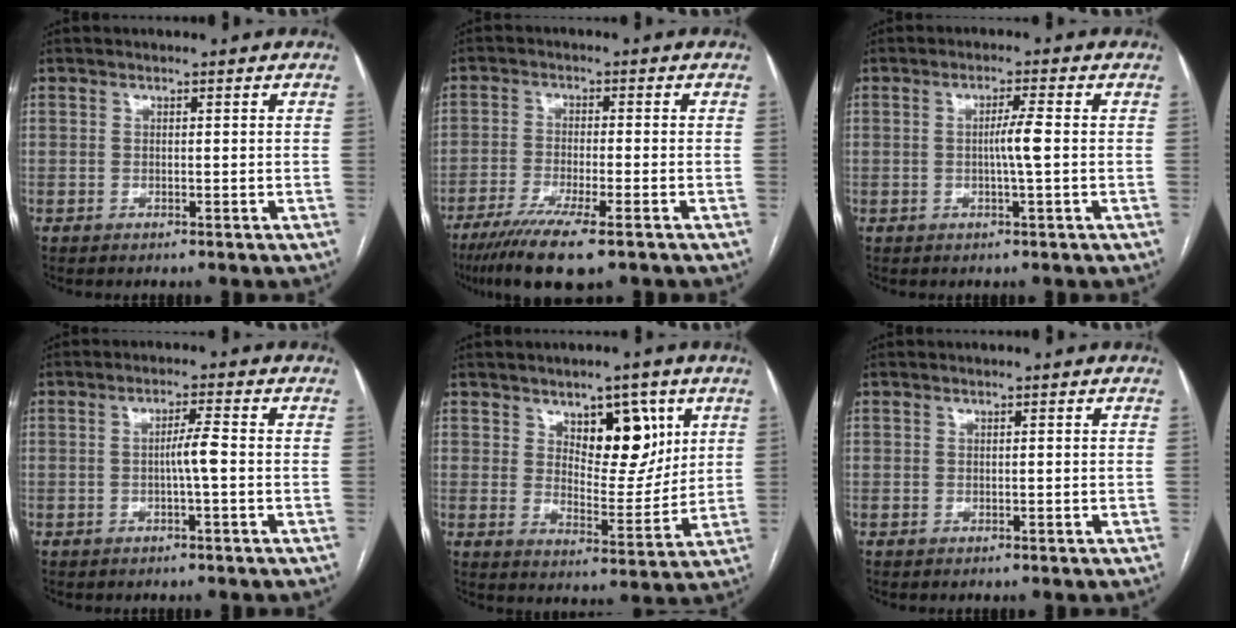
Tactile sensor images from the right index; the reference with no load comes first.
{"total": 10.6, "force": [-7.4, 0.8, 7.6], "torque": [-0.126, -0.026, -0.118]}
{"total": 3.3, "force": [-0.2, -0.4, 3.3], "torque": [-0.058, -0.001, -0.004]}
{"total": 3.1, "force": [-0.5, -0.2, 3.1], "torque": [-0.051, 0.001, -0.010]}
{"total": 9.7, "force": [4.6, 4.5, 7.3], "torque": [-0.101, 0.001, 0.078]}
{"total": 0.0}